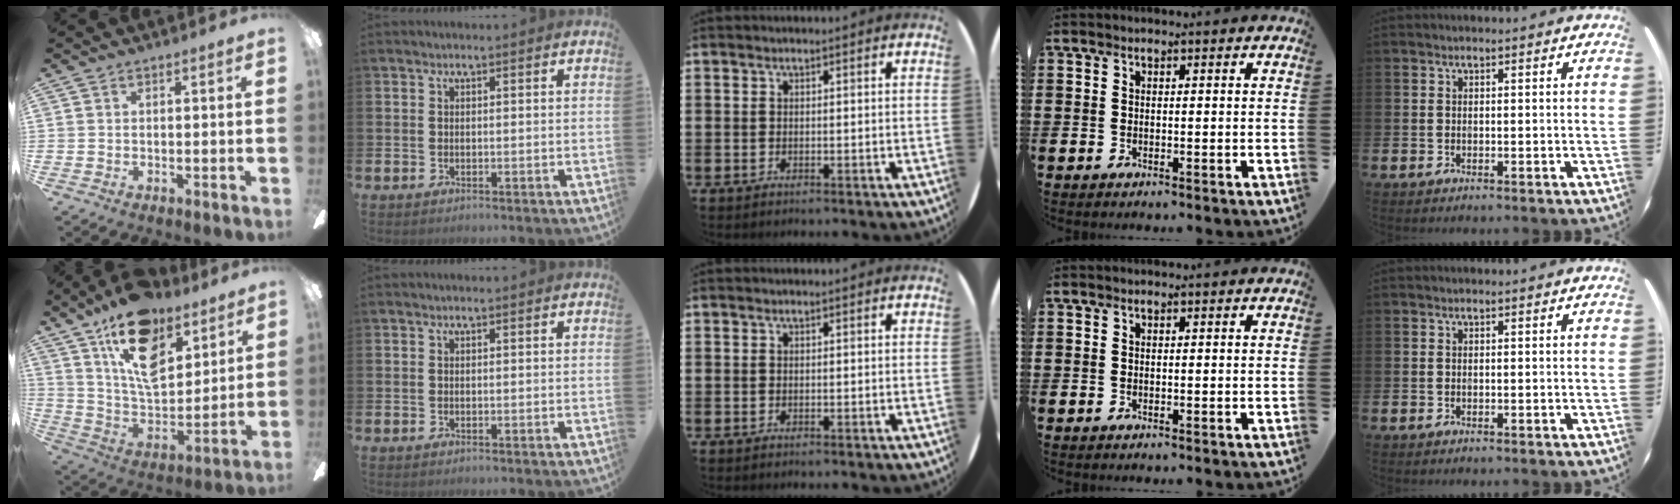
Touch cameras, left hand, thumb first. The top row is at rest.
{"thumb": {"total": 19.1, "force": [11.8, 10.1, 11.2], "torque": [-0.203, -0.059, 0.211]}}